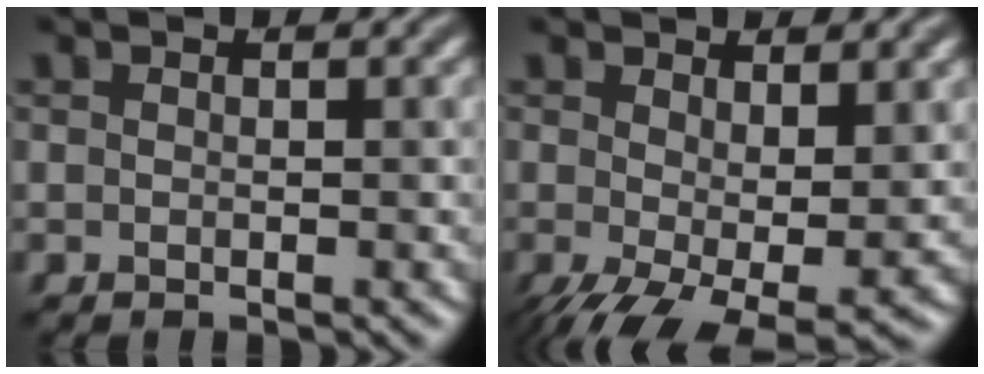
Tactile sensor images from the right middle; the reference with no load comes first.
{"total": 7.0, "force": [-1.7, 3.1, 6.1], "torque": [-0.122, -0.024, -0.017]}